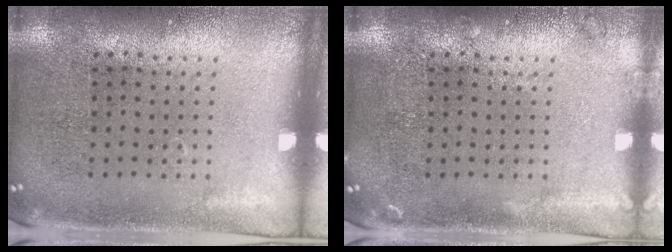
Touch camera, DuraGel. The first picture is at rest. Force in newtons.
{"total": 0.7, "press": 0.7, "slide": 0.2}